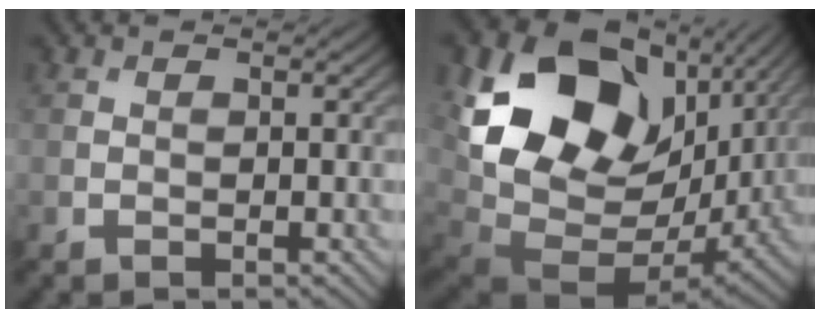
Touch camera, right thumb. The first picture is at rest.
{"total": 19.4, "force": [4.8, 14.0, 12.5], "torque": [-0.269, -0.032, 0.124]}